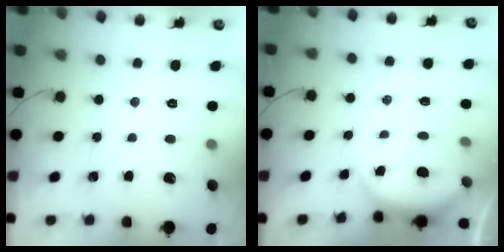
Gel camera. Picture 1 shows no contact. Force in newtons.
{"total": 2.9, "press": 2.2, "slide": 1.8}